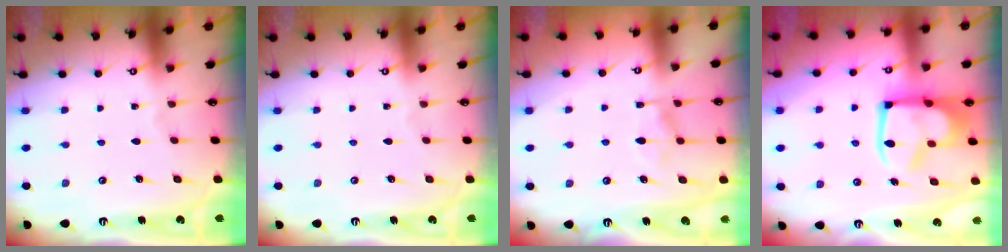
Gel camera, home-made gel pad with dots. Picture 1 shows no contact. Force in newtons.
{"total": 0.0}
{"total": 7.6, "press": 7.6, "slide": 0.9}
{"total": 11.1, "press": 11.0, "slide": 1.5}